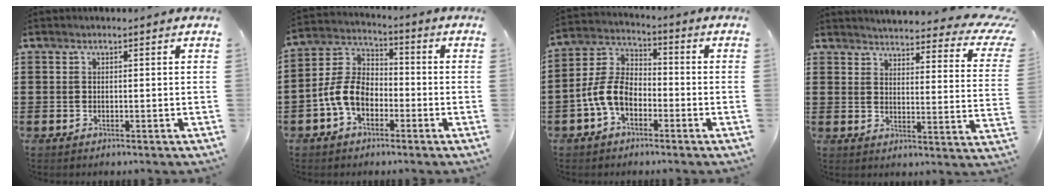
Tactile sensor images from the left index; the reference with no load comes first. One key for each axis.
{"total": 7.3, "fx": -3.0, "fy": 4.8, "fz": 4.7, "tx": -0.129, "ty": 0.003, "tz": -0.069}
{"total": 7.0, "fx": -3.2, "fy": 4.2, "fz": 4.5, "tx": -0.126, "ty": -0.001, "tz": -0.072}
{"total": 4.6, "fx": 4.2, "fy": 0.3, "fz": 2.0, "tx": -0.045, "ty": -0.040, "tz": 0.065}